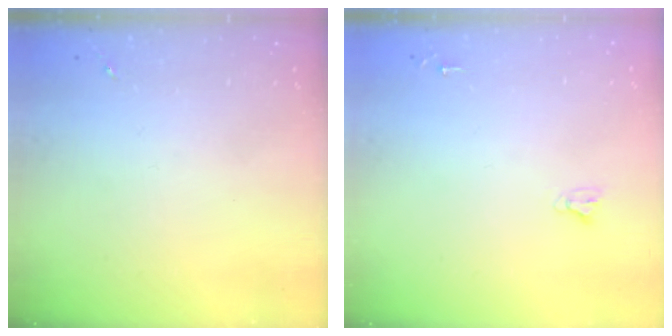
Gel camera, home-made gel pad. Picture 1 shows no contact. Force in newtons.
{"total": 2.7, "press": 2.7, "slide": 0.2}